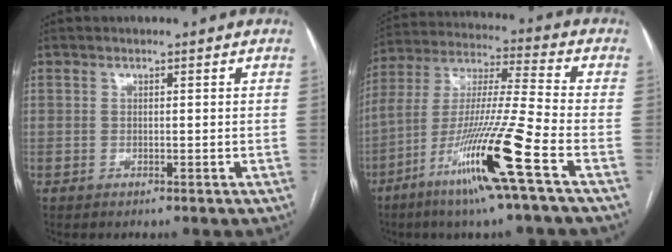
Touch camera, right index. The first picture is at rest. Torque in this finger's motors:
{"motor_torque": [2.12, -0.02, 1.05, 0.21]}